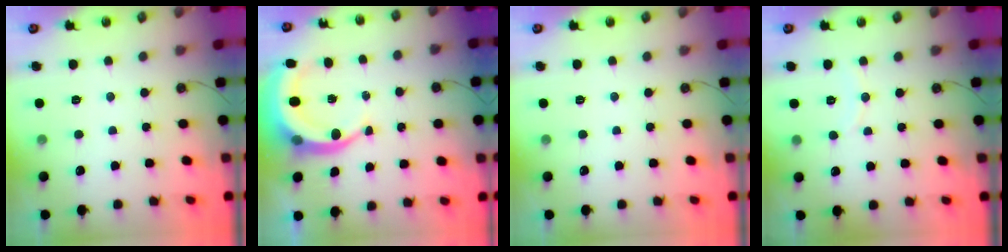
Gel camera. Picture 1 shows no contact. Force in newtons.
{"total": 7.9, "press": 7.8, "slide": 1.0}
{"total": 0.0}
{"total": 3.7, "press": 3.7, "slide": 0.2}